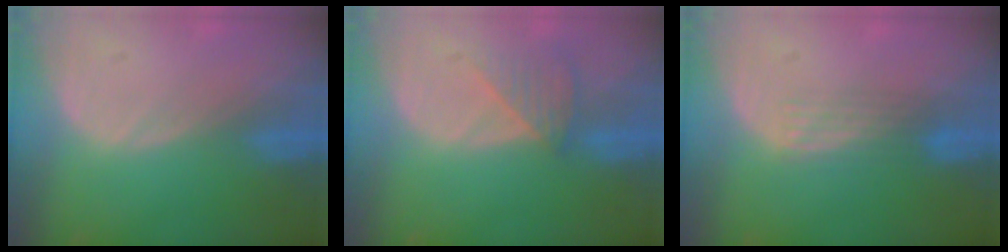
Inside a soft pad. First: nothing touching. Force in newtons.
{"total": 3.8, "press": 3.5, "slide": 1.4}
{"total": 2.9, "press": 2.8, "slide": 1.0}